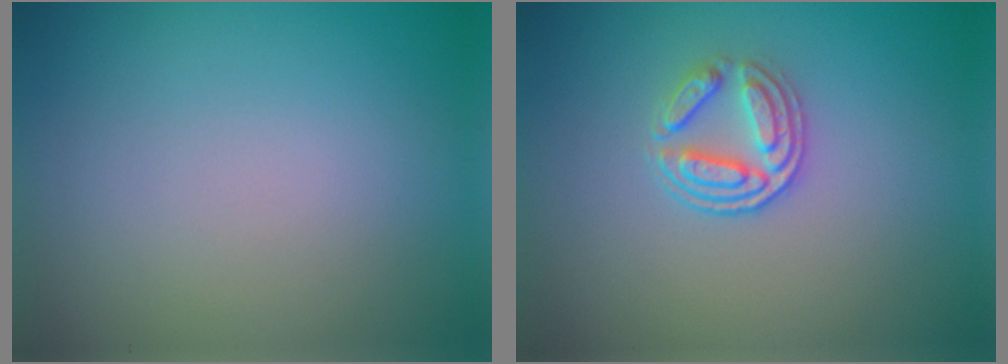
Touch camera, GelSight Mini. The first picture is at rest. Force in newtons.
{"total": 3.1, "press": 2.6, "slide": 1.6}